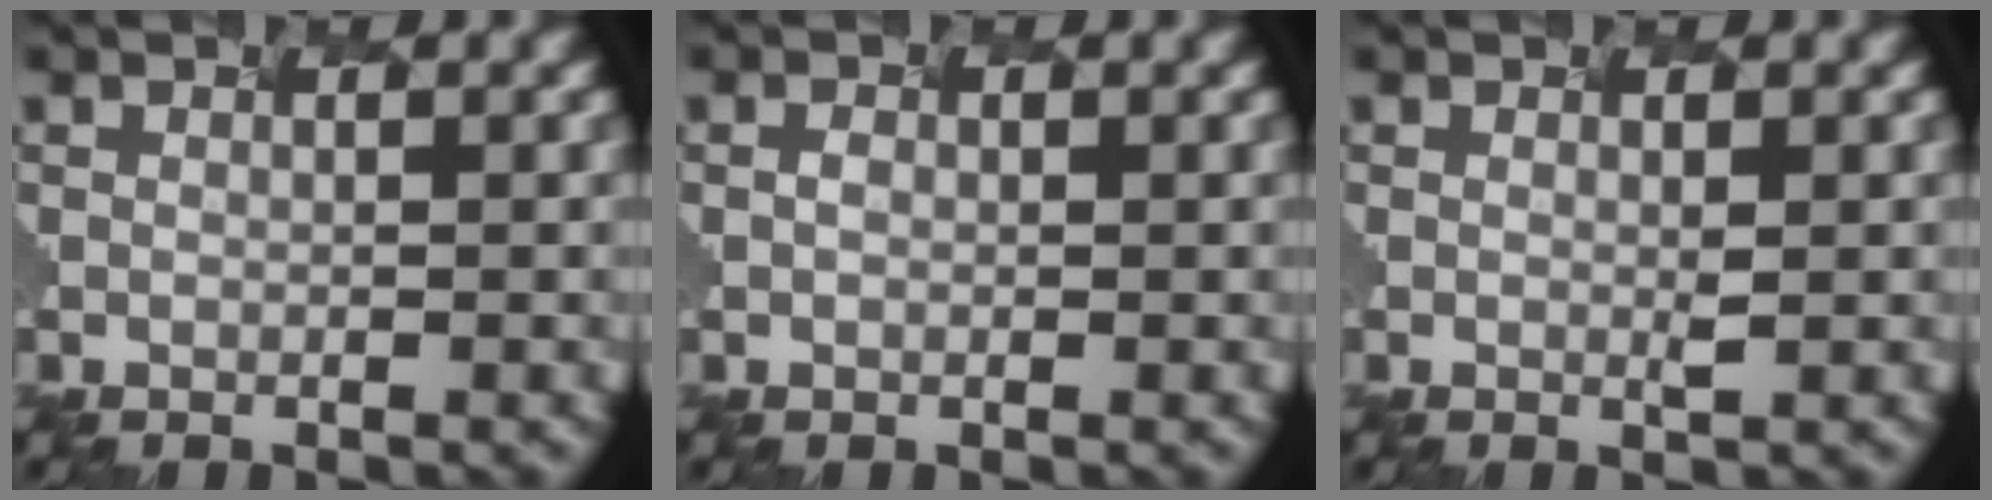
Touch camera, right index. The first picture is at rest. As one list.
[{"total": 1.4, "force": [-0.8, -0.9, -0.8], "torque": [-0.013, -0.008, 0.011]}, {"total": 0.8, "force": [-0.3, -0.8, -0.1], "torque": [-0.022, -0.011, 0.017]}]